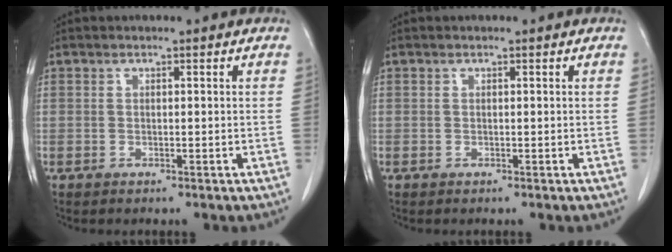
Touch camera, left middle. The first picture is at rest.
{"total": 0.0}